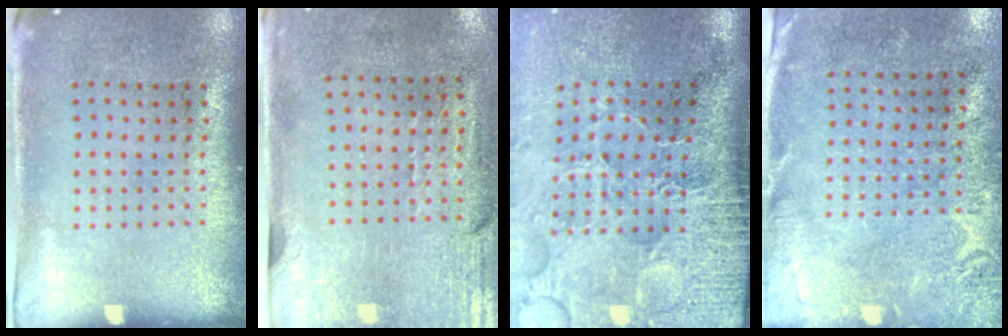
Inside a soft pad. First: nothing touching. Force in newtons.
{"total": 3.0, "press": 2.5, "slide": 1.6}
{"total": 5.1, "press": 4.1, "slide": 3.1}
{"total": 2.7, "press": 2.4, "slide": 1.3}